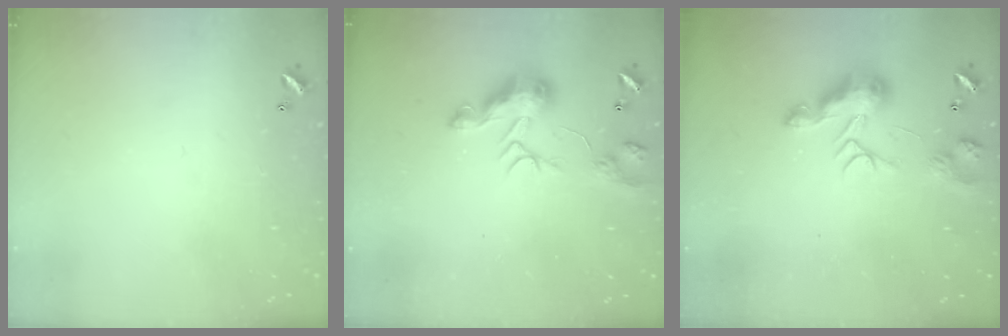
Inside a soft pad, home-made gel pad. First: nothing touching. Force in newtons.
{"total": 11.0, "press": 11.0, "slide": 0.7}
{"total": 8.7, "press": 8.6, "slide": 0.2}